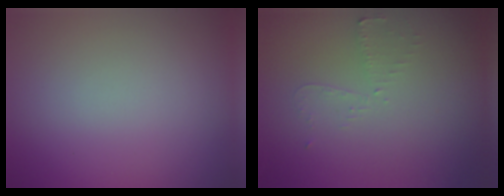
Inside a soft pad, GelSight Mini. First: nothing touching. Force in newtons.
{"total": 1.6, "press": 1.5, "slide": 0.2}